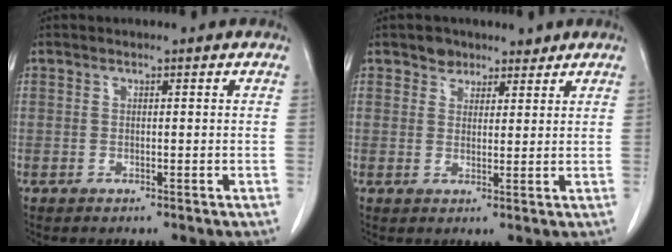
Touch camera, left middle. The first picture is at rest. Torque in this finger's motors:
{"motor_torque": [0.23, -0.23, -0.05, 0.00]}